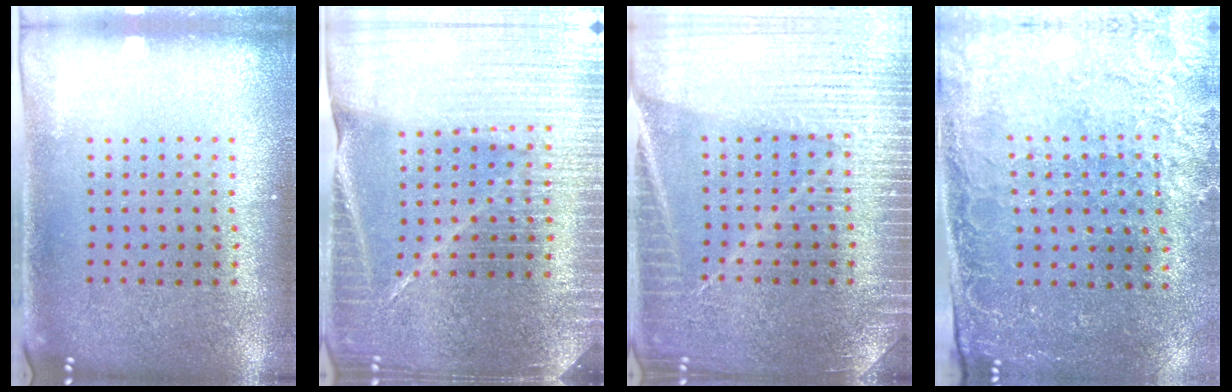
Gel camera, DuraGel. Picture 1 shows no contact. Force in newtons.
{"total": 4.8, "press": 4.4, "slide": 1.9}
{"total": 3.7, "press": 3.6, "slide": 0.4}
{"total": 2.8, "press": 2.6, "slide": 1.1}